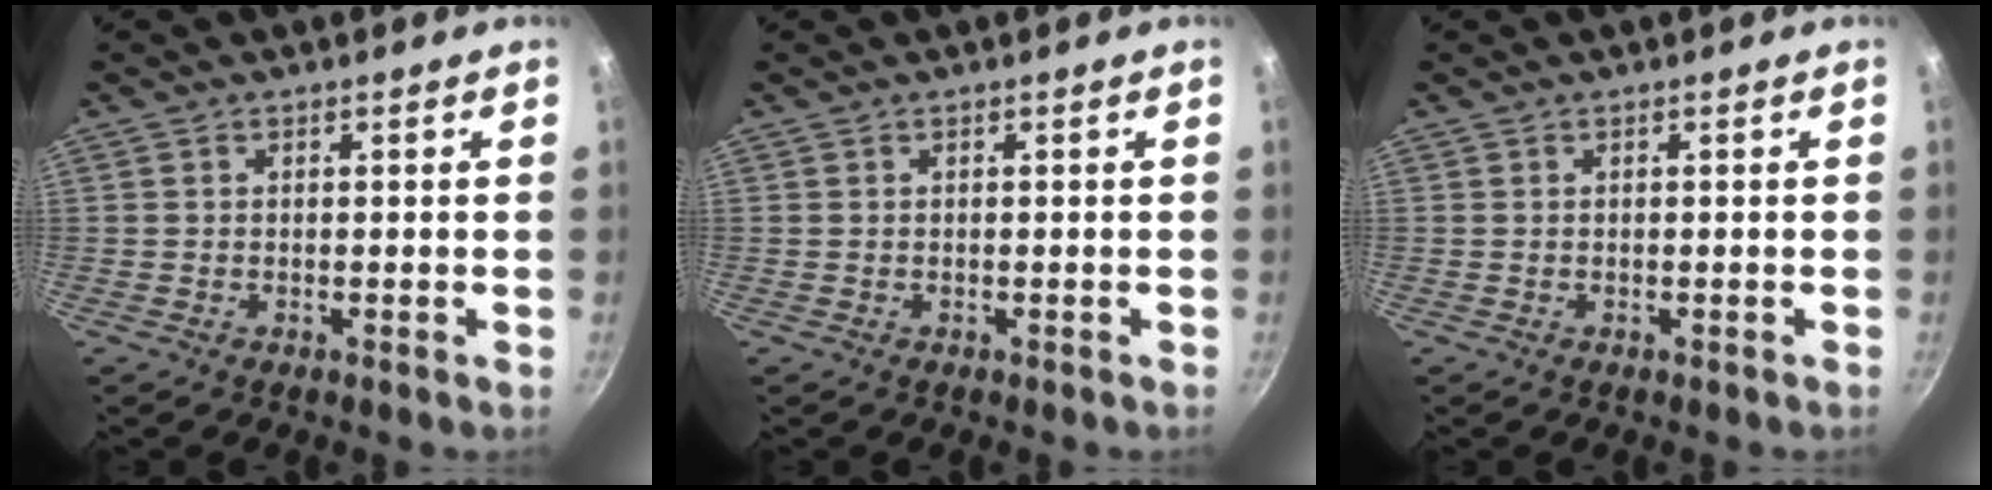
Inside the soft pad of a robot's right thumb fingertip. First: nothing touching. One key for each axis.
{"total": 0.0}
{"total": 0.0}